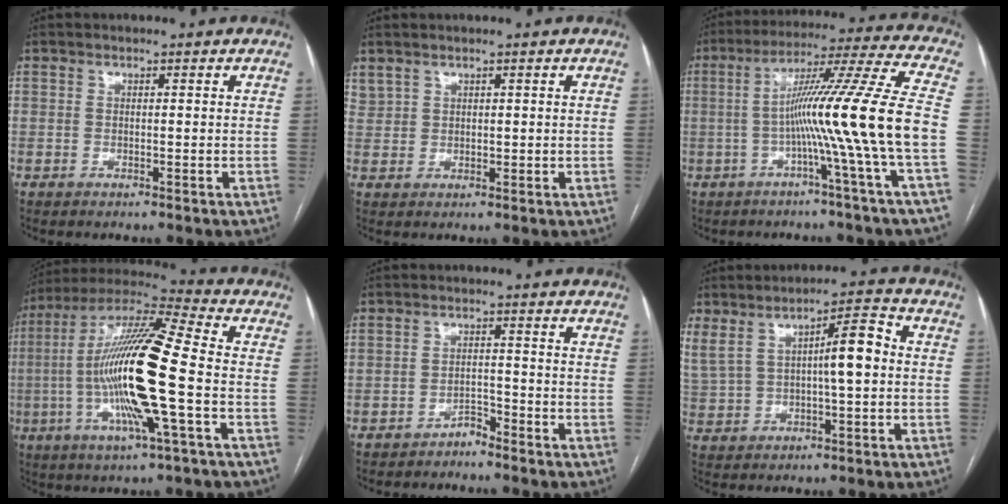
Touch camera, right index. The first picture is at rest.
{"total": 2.4, "force": [1.9, 1.3, 0.6], "torque": [-0.014, 0.010, 0.048]}
{"total": 16.0, "force": [-3.1, -3.5, 15.3], "torque": [-0.242, 0.007, -0.058]}
{"total": 19.8, "force": [-2.9, 1.0, 19.5], "torque": [-0.389, -0.004, -0.061]}
{"total": 2.1, "force": [-2.0, 0.6, 0.3], "torque": [0.001, 0.002, -0.034]}
{"total": 10.8, "force": [2.5, 3.6, 9.8], "torque": [-0.189, 0.031, 0.050]}